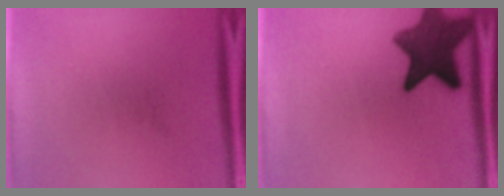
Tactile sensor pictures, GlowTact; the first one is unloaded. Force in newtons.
{"total": 11.3}